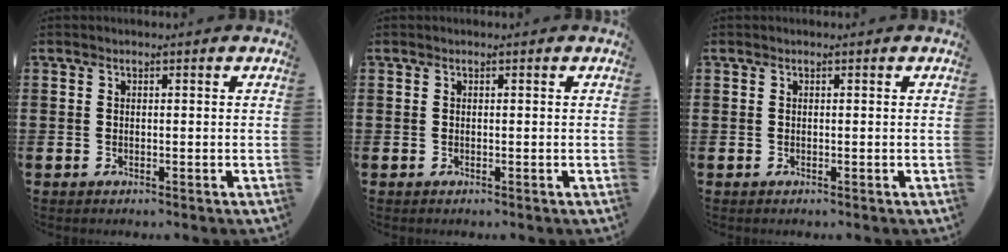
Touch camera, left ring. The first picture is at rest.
{"total": 0.0}
{"total": 0.0}